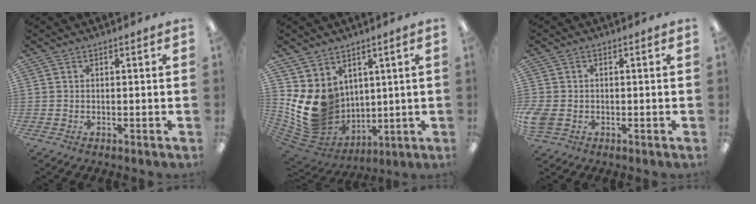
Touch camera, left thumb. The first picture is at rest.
{"total": 13.1, "force": [2.0, 11.3, 6.3], "torque": [-0.156, -0.031, 0.053]}
{"total": 3.9, "force": [-0.8, 3.1, 2.2], "torque": [-0.049, 0.004, -0.015]}